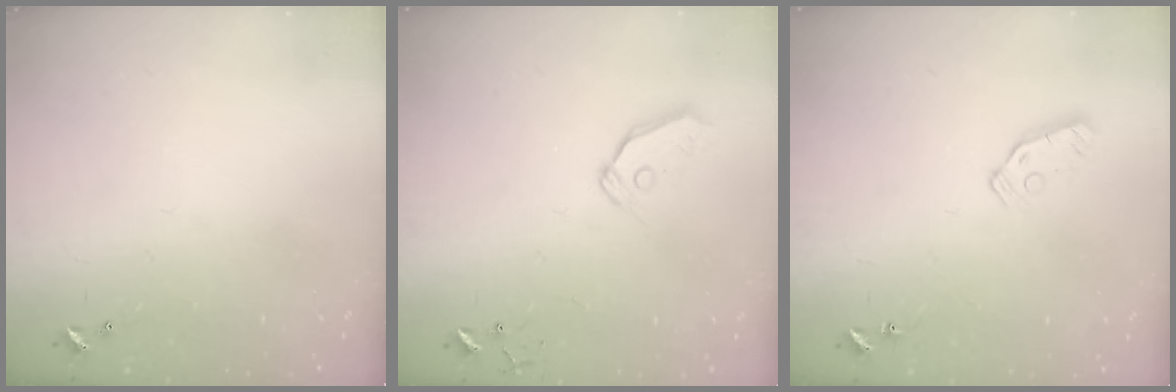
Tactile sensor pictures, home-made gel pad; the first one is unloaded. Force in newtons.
{"total": 7.3, "press": 7.2, "slide": 0.8}
{"total": 6.5, "press": 6.5, "slide": 0.4}